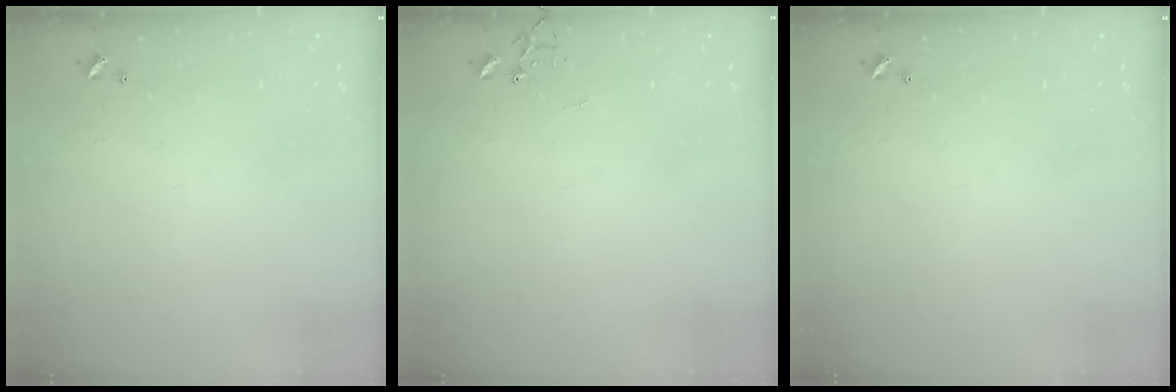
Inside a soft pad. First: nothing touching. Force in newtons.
{"total": 0.0}
{"total": 0.0}